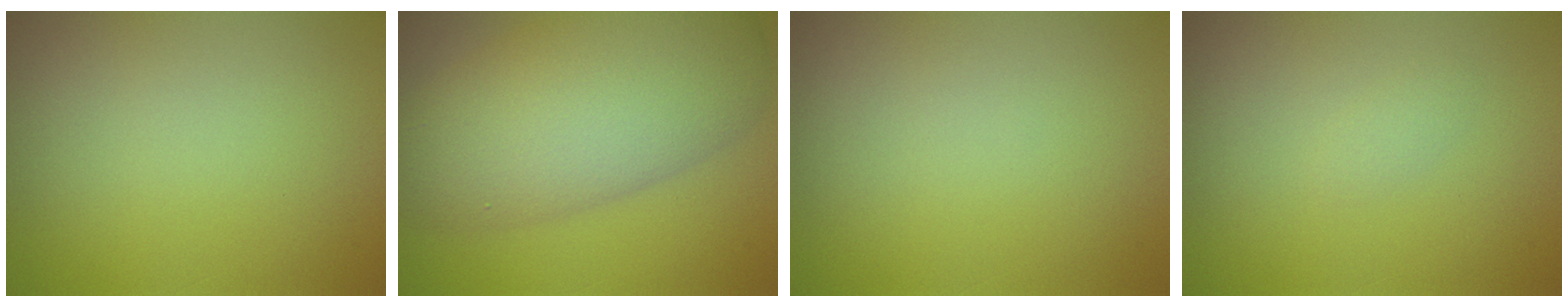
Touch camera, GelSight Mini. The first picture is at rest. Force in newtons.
{"total": 9.6, "press": 9.6, "slide": 0.3}
{"total": 0.0}
{"total": 0.6, "press": 0.6, "slide": 0.0}